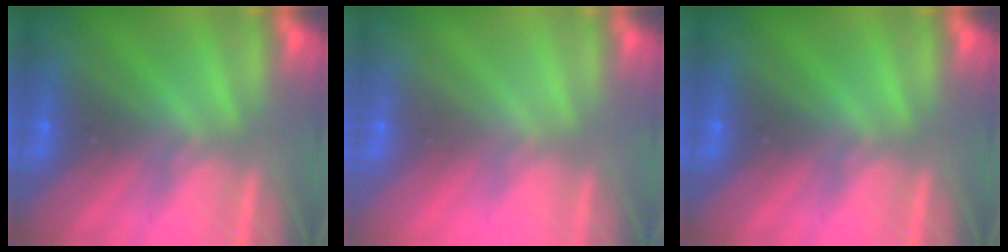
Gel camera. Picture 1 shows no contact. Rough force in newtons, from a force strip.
{"total": 3.0}
{"total": 0.0}